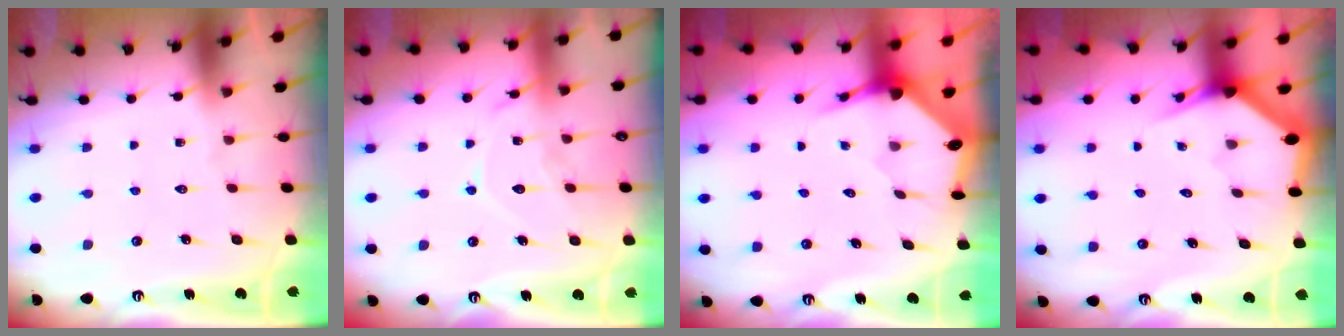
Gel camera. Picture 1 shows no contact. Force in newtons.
{"total": 11.7, "press": 11.6, "slide": 0.9}
{"total": 3.6, "press": 3.6, "slide": 0.5}
{"total": 2.8, "press": 2.8, "slide": 0.0}